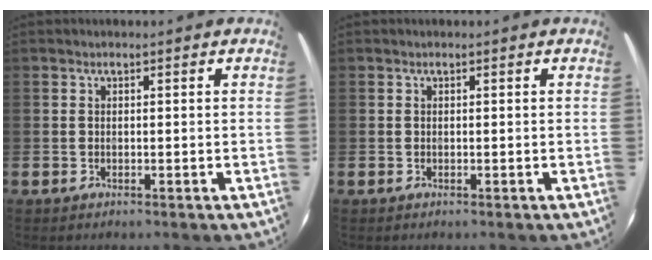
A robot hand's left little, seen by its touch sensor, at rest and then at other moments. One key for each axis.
{"total": 0.0}